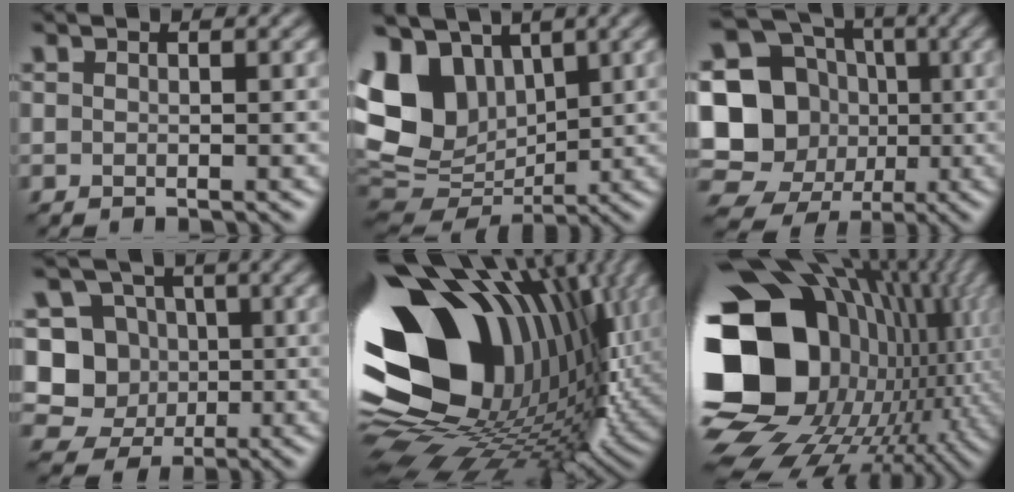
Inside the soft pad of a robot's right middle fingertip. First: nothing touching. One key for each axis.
{"total": 12.5, "fx": 3.0, "fy": 9.2, "fz": 7.8, "tx": -0.187, "ty": 0.013, "tz": 0.055}
{"total": 19.9, "fx": -1.4, "fy": 18.6, "fz": 6.9, "tx": -0.173, "ty": 0.008, "tz": -0.067}
{"total": 9.3, "fx": -0.5, "fy": 8.8, "fz": 3.1, "tx": -0.069, "ty": 0.034, "tz": -0.044}
{"total": 21.4, "fx": 2.3, "fy": 13.8, "fz": 16.1, "tx": -0.301, "ty": -0.038, "tz": 0.045}
{"total": 22.3, "fx": -2.5, "fy": 16.7, "fz": 14.5, "tx": -0.302, "ty": -0.022, "tz": -0.033}